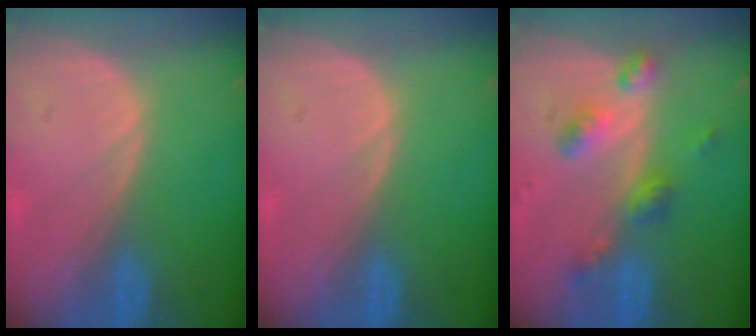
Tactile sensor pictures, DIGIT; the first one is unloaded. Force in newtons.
{"total": 0.0}
{"total": 6.0, "press": 5.2, "slide": 3.0}